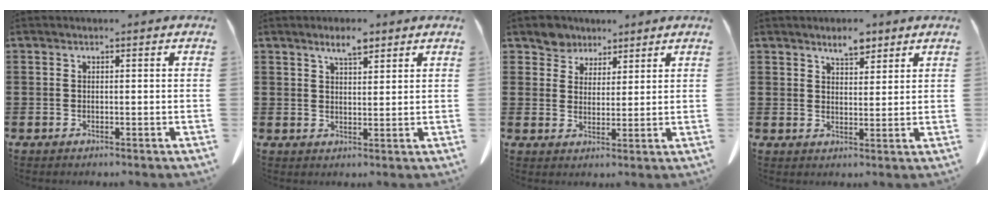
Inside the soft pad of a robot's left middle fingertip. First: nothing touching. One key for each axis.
{"total": 4.0, "fx": 3.1, "fy": 1.0, "fz": 2.3, "tx": -0.051, "ty": -0.001, "tz": 0.055}
{"total": 4.0, "fx": 3.3, "fy": 2.3, "fz": 0.1, "tx": -0.022, "ty": 0.000, "tz": 0.062}
{"total": 3.8, "fx": 3.3, "fy": 1.3, "fz": 1.5, "tx": -0.028, "ty": -0.006, "tz": 0.060}